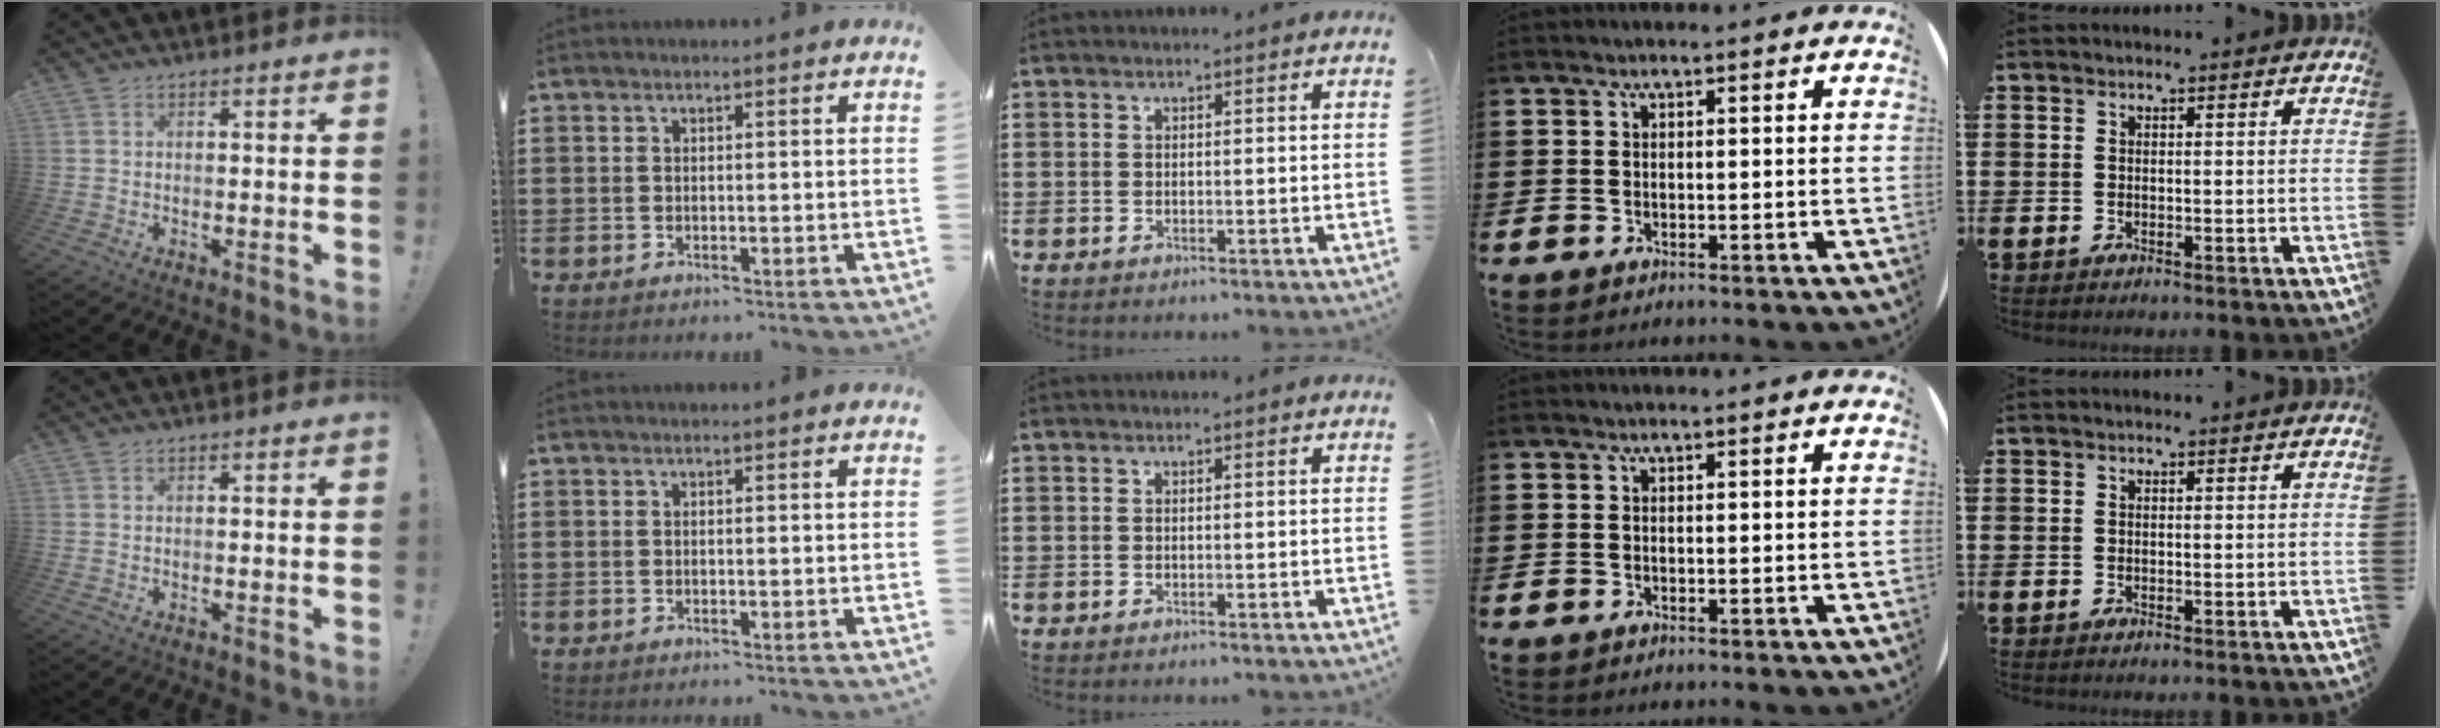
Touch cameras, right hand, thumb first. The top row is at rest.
{}